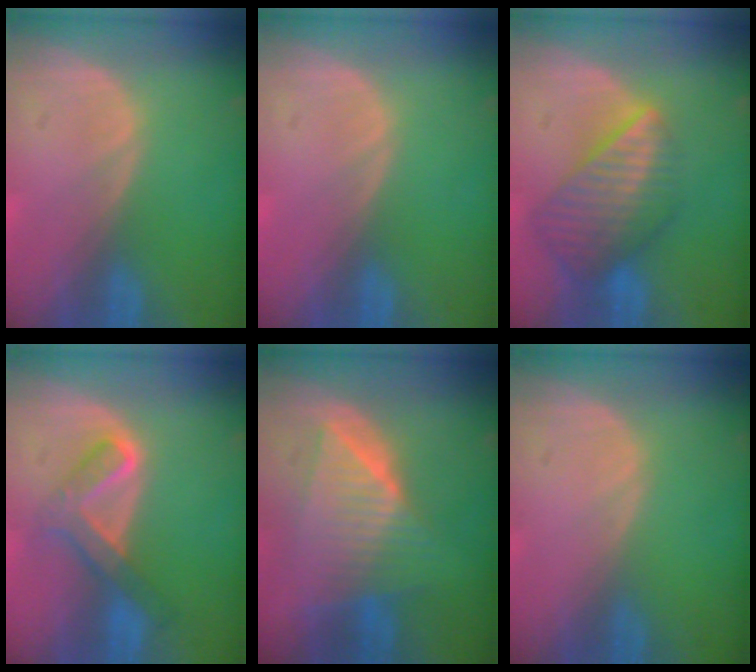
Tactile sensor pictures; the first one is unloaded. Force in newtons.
{"total": 0.0}
{"total": 8.4, "press": 7.5, "slide": 3.8}
{"total": 5.7, "press": 5.6, "slide": 1.0}
{"total": 8.7, "press": 8.7, "slide": 0.4}
{"total": 0.0}